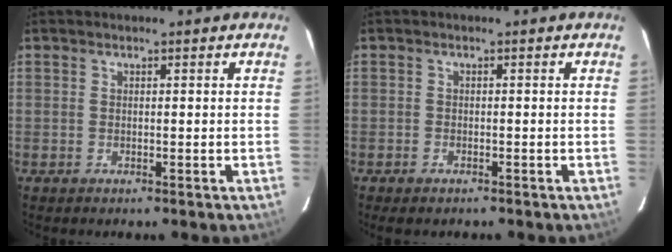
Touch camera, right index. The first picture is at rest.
{"total": 1.9, "force": [-1.5, 0.9, 0.8], "torque": [-0.021, -0.003, -0.027]}